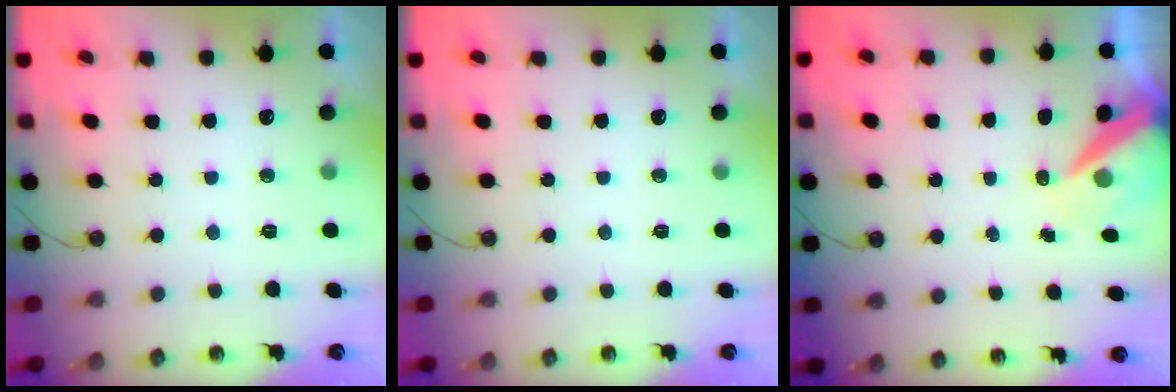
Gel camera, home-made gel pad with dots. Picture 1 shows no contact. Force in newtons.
{"total": 0.0}
{"total": 8.7, "press": 8.6, "slide": 1.1}